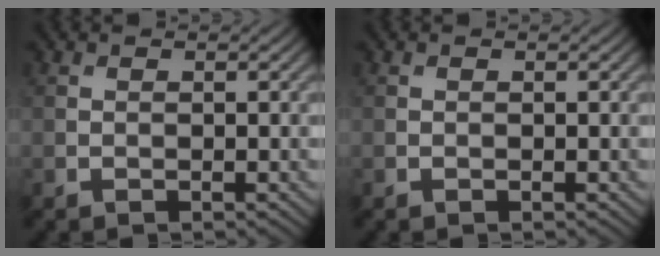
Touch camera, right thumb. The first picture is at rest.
{"total": 0.0}